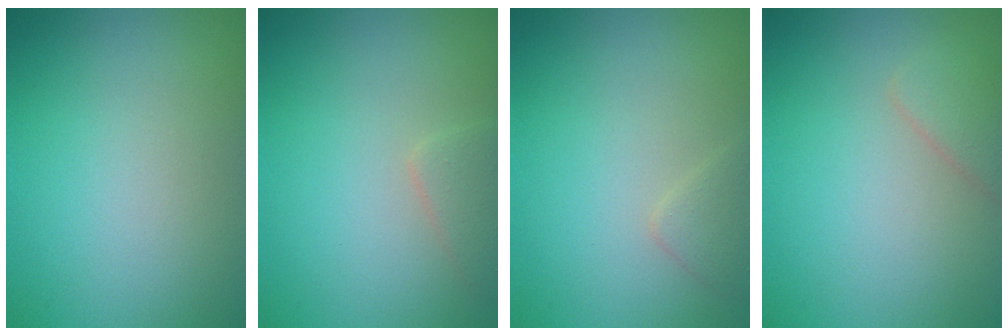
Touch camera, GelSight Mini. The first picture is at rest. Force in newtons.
{"total": 1.6, "press": 1.6, "slide": 0.0}
{"total": 1.3, "press": 1.3, "slide": 0.1}
{"total": 1.6, "press": 1.6, "slide": 0.1}